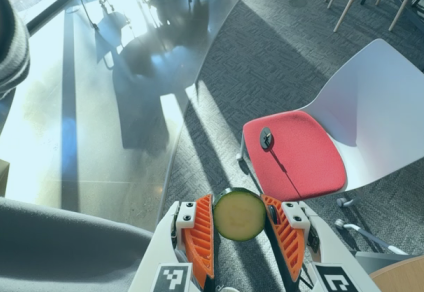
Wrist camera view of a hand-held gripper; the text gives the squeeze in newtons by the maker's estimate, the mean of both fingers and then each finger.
{"total": 7.9, "left": 7.9, "right": 7.9}